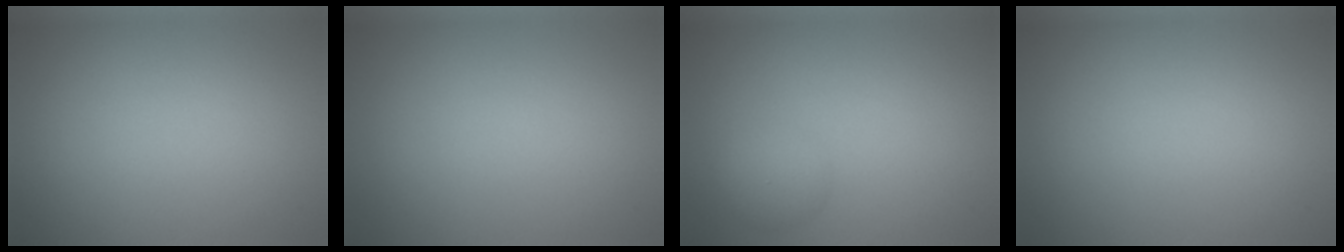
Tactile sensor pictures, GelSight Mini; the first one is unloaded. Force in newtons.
{"total": 0.0}
{"total": 2.0, "press": 2.0, "slide": 0.0}
{"total": 0.0}